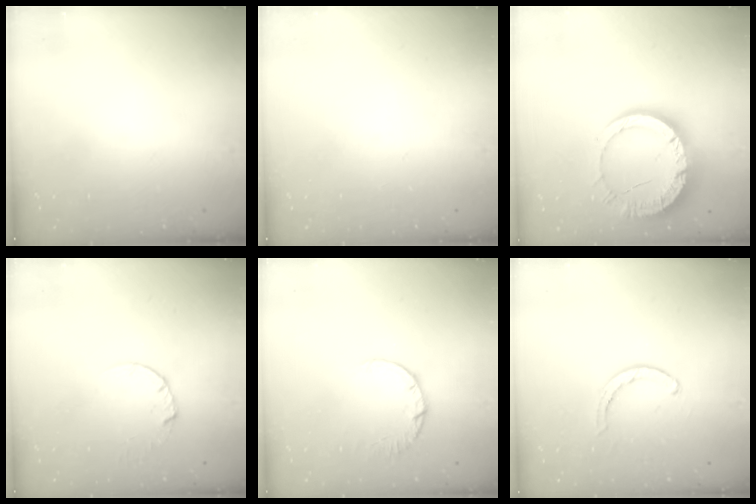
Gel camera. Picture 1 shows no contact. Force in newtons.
{"total": 0.0}
{"total": 14.3, "press": 14.3, "slide": 1.4}
{"total": 2.7, "press": 2.7, "slide": 0.2}
{"total": 2.4, "press": 2.4, "slide": 0.2}
{"total": 2.8, "press": 2.8, "slide": 0.2}